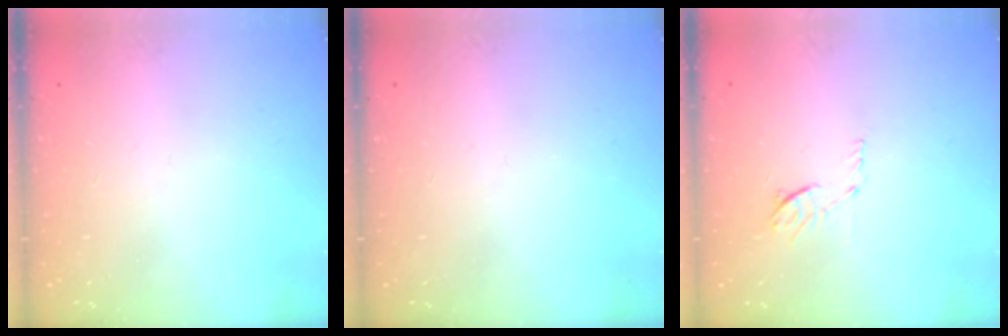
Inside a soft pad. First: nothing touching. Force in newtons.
{"total": 0.0}
{"total": 5.7, "press": 5.6, "slide": 0.8}